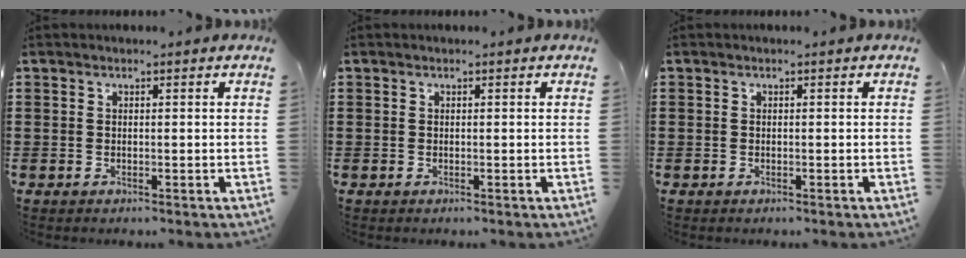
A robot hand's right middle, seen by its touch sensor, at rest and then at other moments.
{"total": 0.0}
{"total": 0.0}